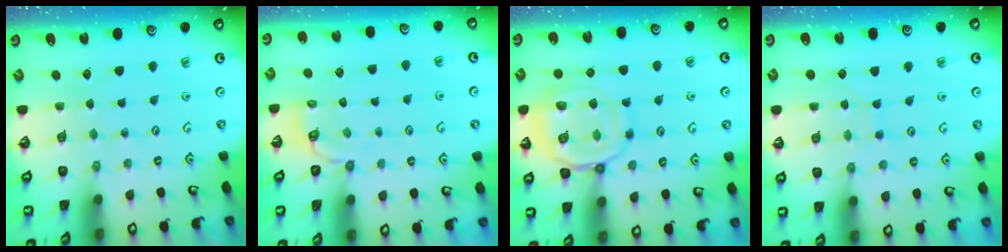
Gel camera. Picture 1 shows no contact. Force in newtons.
{"total": 3.0, "press": 1.8, "slide": 2.4}
{"total": 14.8, "press": 14.8, "slide": 1.2}
{"total": 6.9, "press": 6.9, "slide": 0.7}